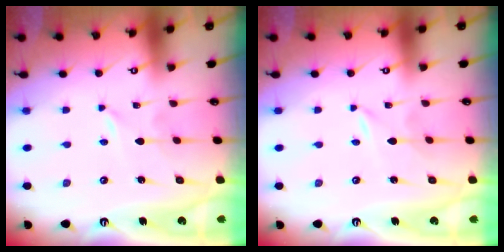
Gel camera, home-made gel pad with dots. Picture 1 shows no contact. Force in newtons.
{"total": 0.0}